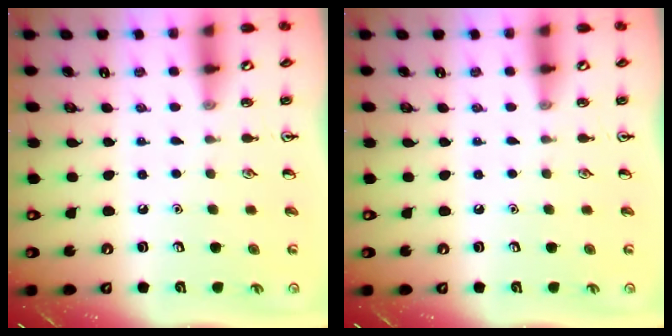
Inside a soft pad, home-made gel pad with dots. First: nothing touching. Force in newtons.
{"total": 0.0}